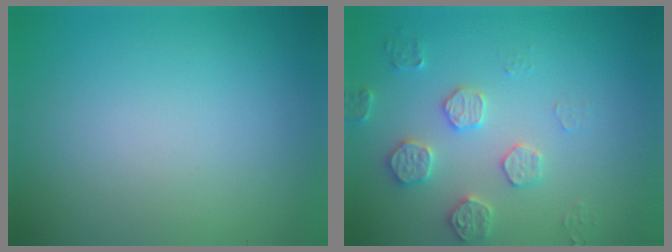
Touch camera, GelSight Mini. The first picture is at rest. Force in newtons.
{"total": 3.2, "press": 3.1, "slide": 0.7}